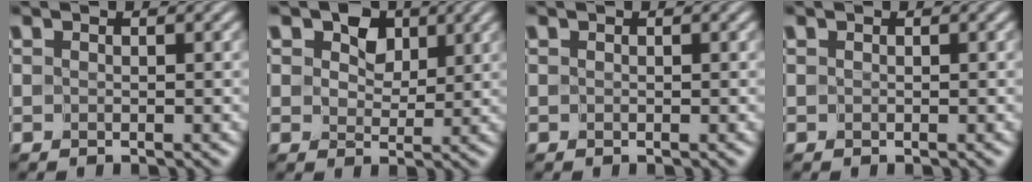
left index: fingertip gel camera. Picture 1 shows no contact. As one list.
[{"total": 4.0, "force": [2.1, 2.7, 2.1], "torque": [-0.037, 0.001, 0.023]}, {"total": 0.0}, {"total": 0.0}]